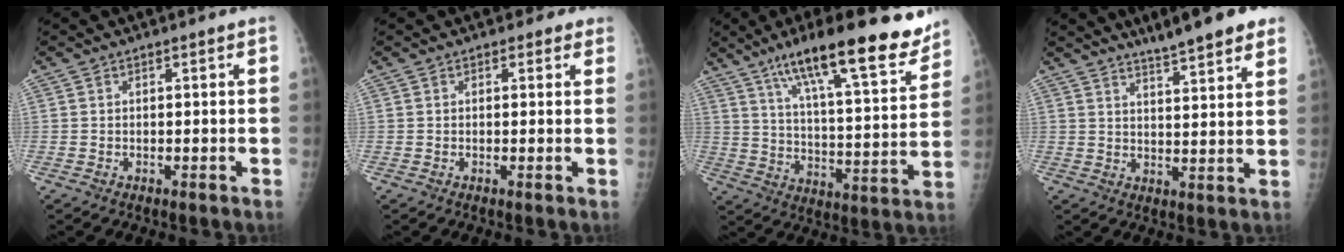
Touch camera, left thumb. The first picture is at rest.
{"total": 1.8, "force": [1.2, 1.2, 0.4], "torque": [0.012, -0.005, 0.004]}
{"total": 22.9, "force": [15.8, 4.8, 15.9], "torque": [-0.223, -0.056, 0.250]}
{"total": 10.6, "force": [8.2, 1.4, 6.6], "torque": [-0.078, -0.031, 0.110]}